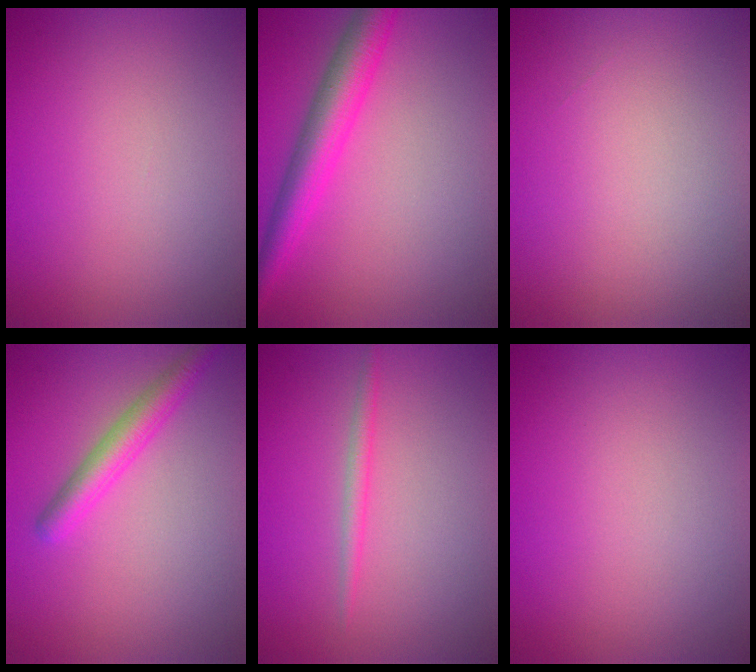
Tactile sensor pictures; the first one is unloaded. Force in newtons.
{"total": 4.7, "press": 4.7, "slide": 0.1}
{"total": 0.0}
{"total": 2.9, "press": 2.9, "slide": 0.1}
{"total": 1.2, "press": 1.2, "slide": 0.1}
{"total": 0.0}